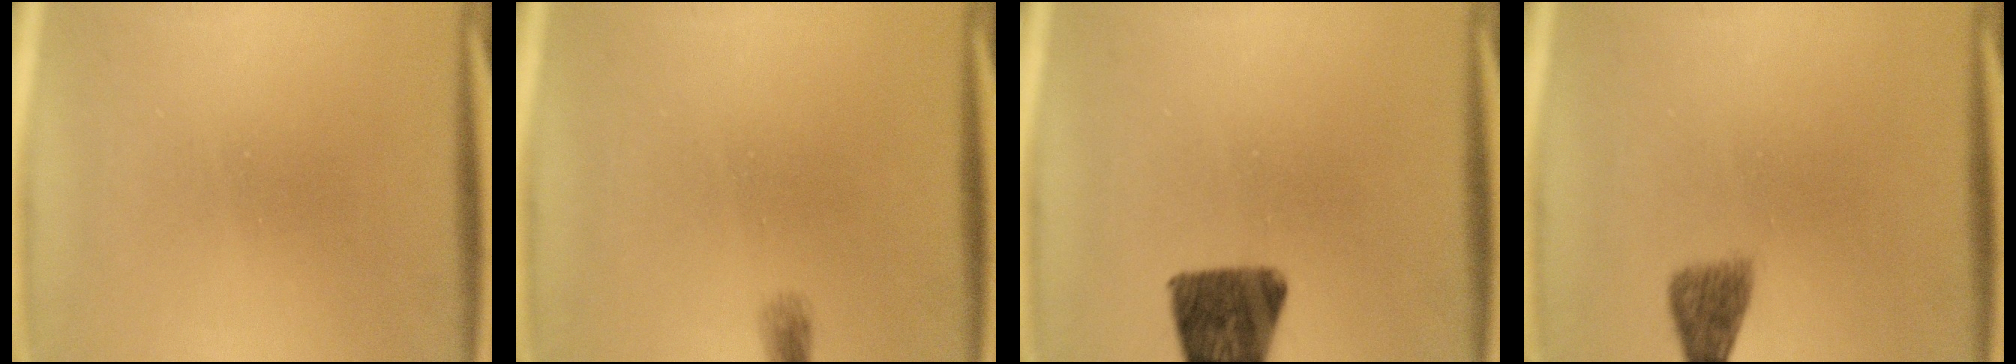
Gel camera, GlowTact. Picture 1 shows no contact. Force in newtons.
{"total": 0.6}
{"total": 10.9}
{"total": 2.7}